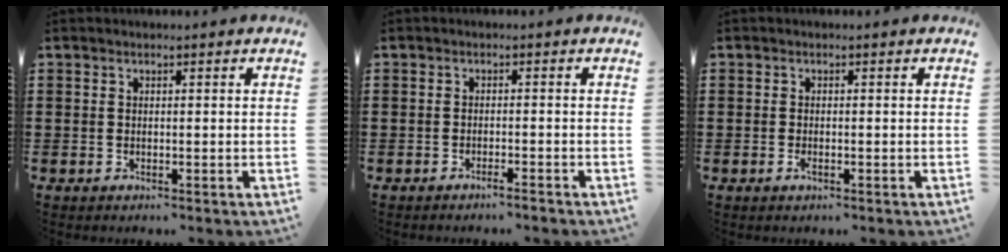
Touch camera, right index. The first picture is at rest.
{"total": 1.4, "force": [-1.3, -0.3, 0.6], "torque": [-0.010, -0.002, -0.024]}
{"total": 1.0, "force": [-0.5, 0.3, 0.8], "torque": [-0.018, -0.007, -0.007]}